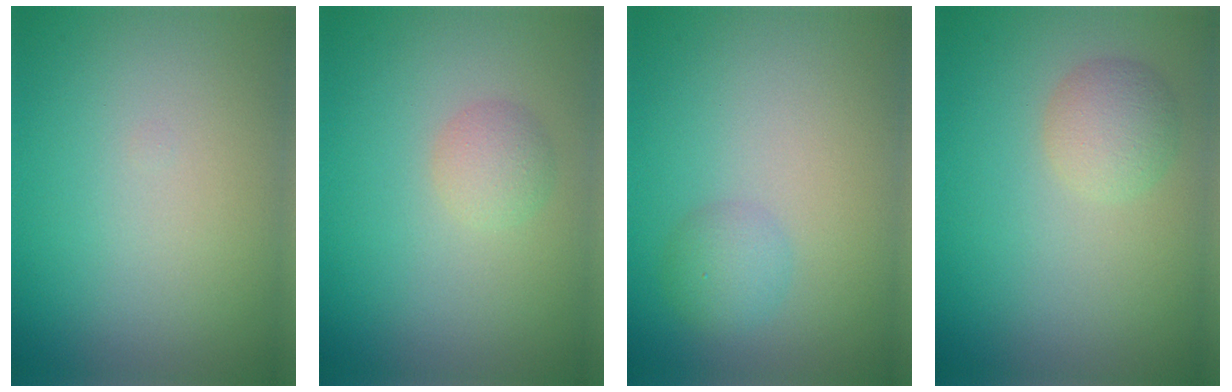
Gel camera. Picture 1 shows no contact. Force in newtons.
{"total": 1.7, "press": 1.7, "slide": 0.0}
{"total": 1.9, "press": 1.9, "slide": 0.1}
{"total": 2.4, "press": 2.4, "slide": 0.1}